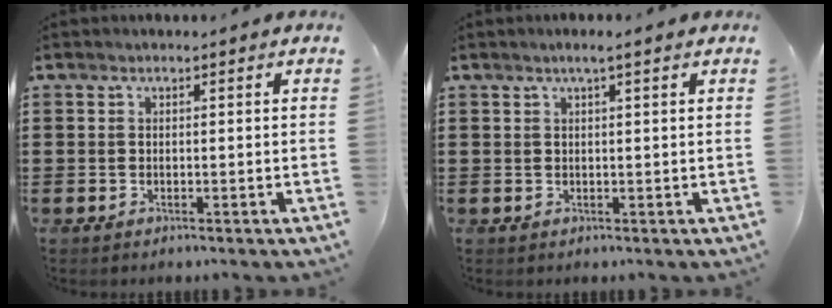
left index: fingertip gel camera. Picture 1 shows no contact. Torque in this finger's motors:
{"motor_torque": [0.95, -1.05, 0.36, 0.09]}